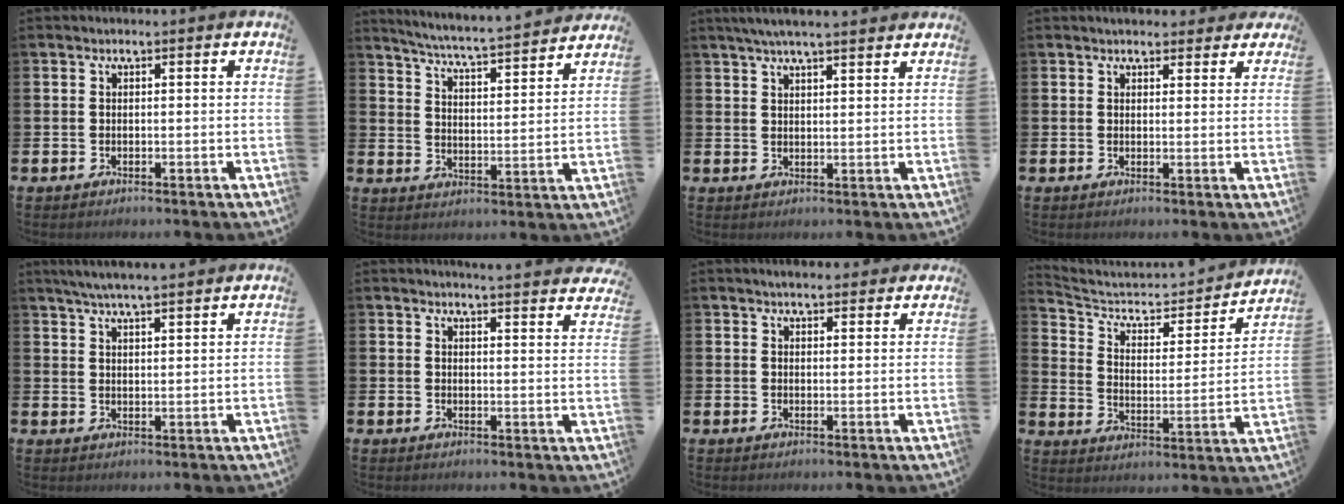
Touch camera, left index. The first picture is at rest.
{"total": 5.7, "force": [5.5, -0.3, 1.4], "torque": [-0.053, -0.048, 0.092]}
{"total": 4.4, "force": [4.0, 0.2, 1.8], "torque": [-0.042, -0.007, 0.073]}
{"total": 2.7, "force": [2.4, 1.1, 0.0], "torque": [0.004, -0.007, 0.043]}
{"total": 5.0, "force": [4.8, -0.1, 1.5], "torque": [-0.038, -0.015, 0.086]}
{"total": 3.7, "force": [3.7, -0.4, 0.0], "torque": [0.001, -0.028, 0.065]}
{"total": 2.6, "force": [2.6, 0.6, 0.3], "torque": [-0.010, -0.004, 0.046]}
{"total": 6.0, "force": [5.0, 2.5, 2.2], "torque": [-0.070, -0.040, 0.076]}